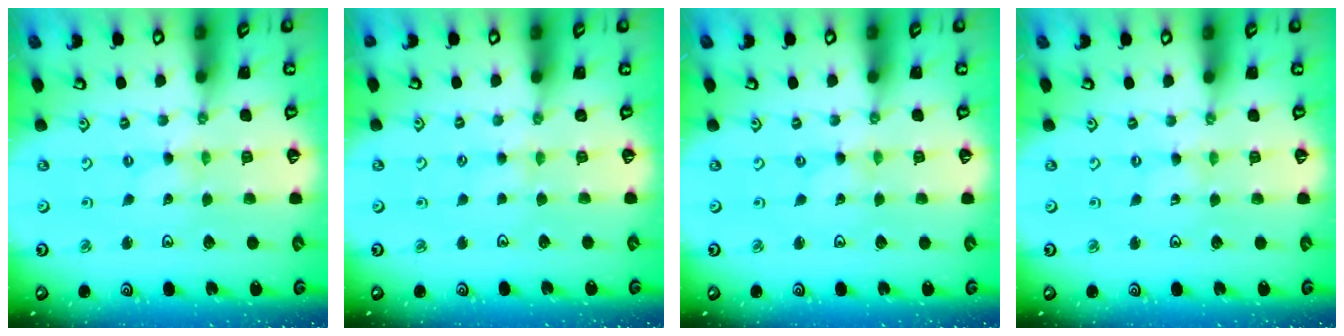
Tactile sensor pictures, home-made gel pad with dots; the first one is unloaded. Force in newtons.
{"total": 2.7, "press": 2.7, "slide": 0.4}
{"total": 0.0}
{"total": 0.0}